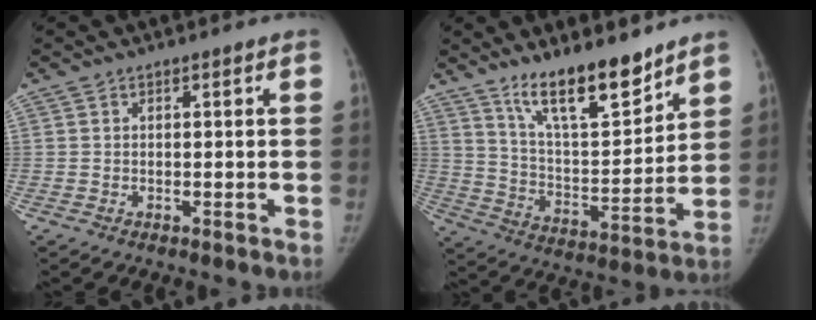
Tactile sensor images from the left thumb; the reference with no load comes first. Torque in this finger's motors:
{"motor_torque": [0.04, 0.08, 1.40, -1.37, 0.14]}